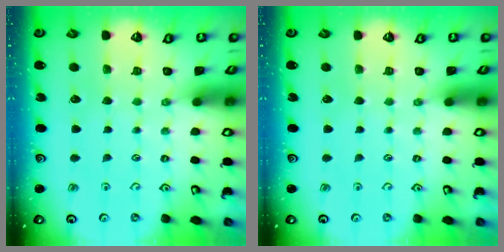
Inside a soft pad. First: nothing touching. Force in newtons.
{"total": 0.0}